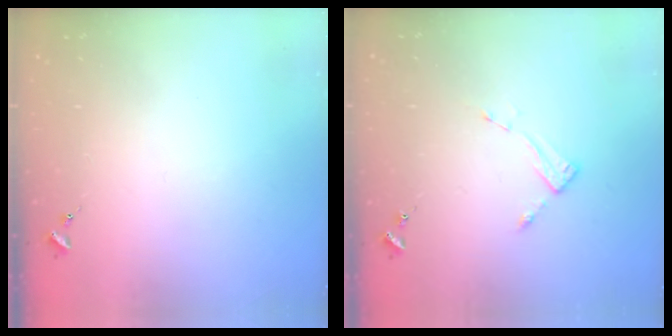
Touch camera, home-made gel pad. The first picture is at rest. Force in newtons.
{"total": 2.6, "press": 2.6, "slide": 0.4}